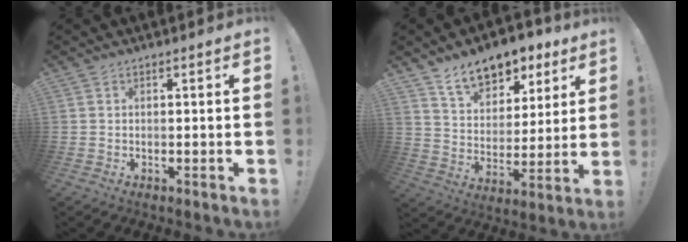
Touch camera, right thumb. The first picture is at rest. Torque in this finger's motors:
{"motor_torque": [1.01, 1.72, 0.29, 0.09, 0.08]}